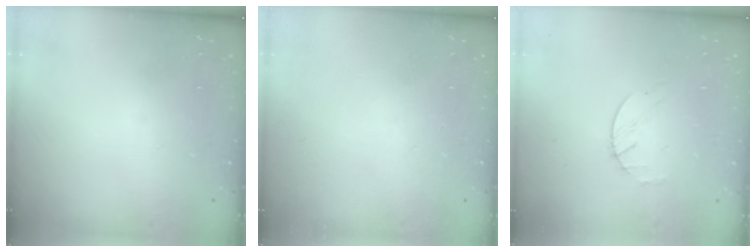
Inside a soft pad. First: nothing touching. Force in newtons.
{"total": 0.0}
{"total": 2.2, "press": 2.2, "slide": 0.3}